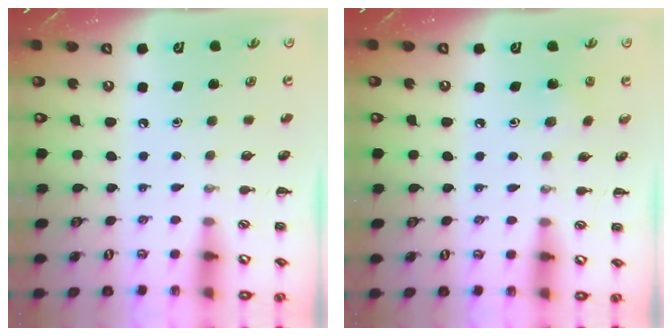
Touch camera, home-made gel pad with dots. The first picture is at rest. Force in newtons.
{"total": 3.6, "press": 3.4, "slide": 1.1}